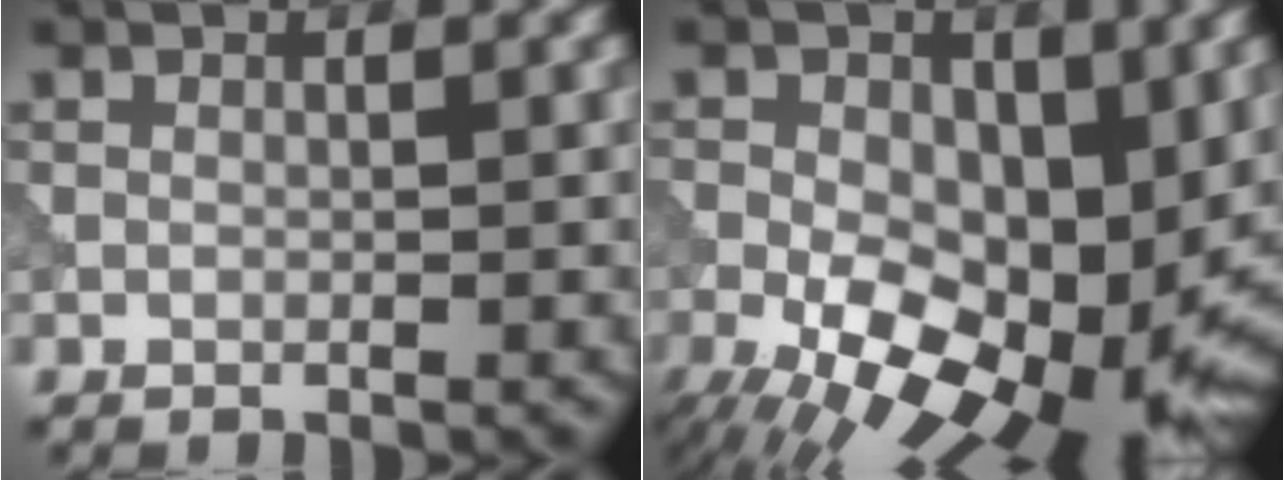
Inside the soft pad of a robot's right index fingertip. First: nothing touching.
{"total": 15.5, "force": [-3.4, 8.5, 12.5], "torque": [-0.191, -0.024, -0.049]}